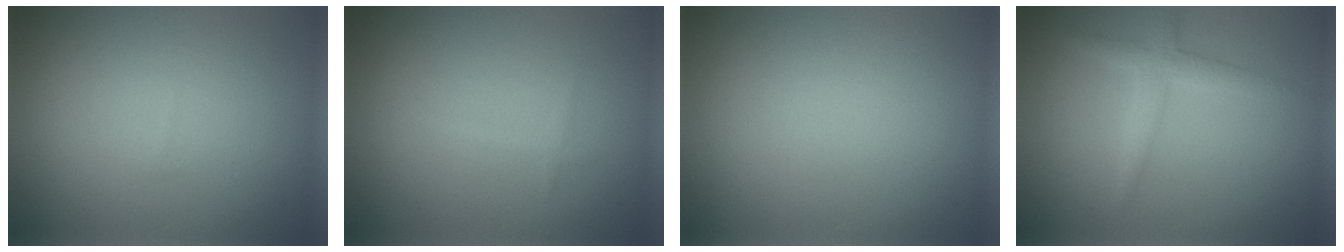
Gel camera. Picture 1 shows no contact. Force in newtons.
{"total": 0.7, "press": 0.7, "slide": 0.1}
{"total": 0.0}
{"total": 2.2, "press": 2.2, "slide": 0.0}